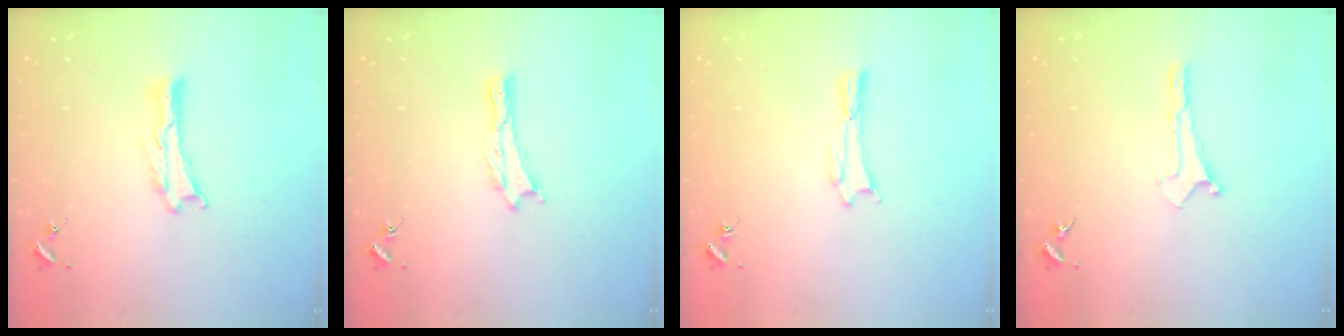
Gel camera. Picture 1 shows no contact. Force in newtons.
{"total": 0.0}
{"total": 0.7, "press": 0.7, "slide": 0.1}
{"total": 0.0}